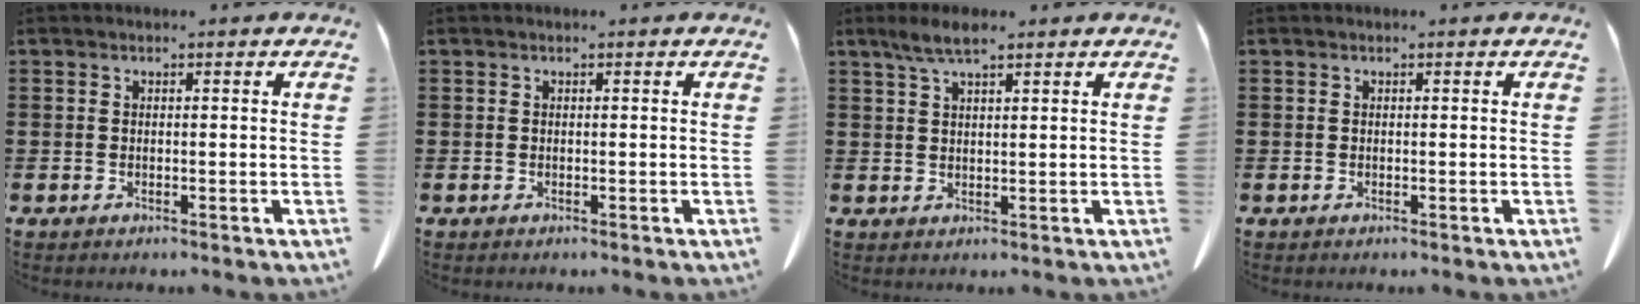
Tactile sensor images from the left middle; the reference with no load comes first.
{"total": 0.0}
{"total": 4.1, "force": [2.6, 0.8, 3.1], "torque": [-0.064, 0.002, 0.047]}
{"total": 0.0}